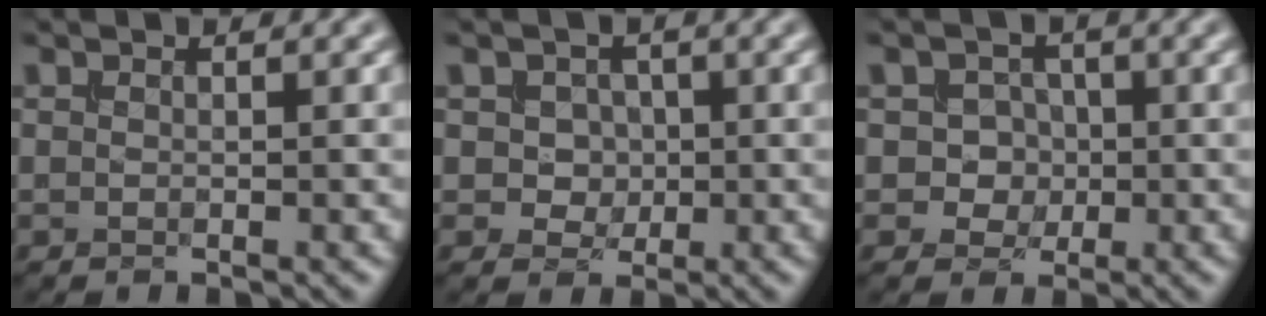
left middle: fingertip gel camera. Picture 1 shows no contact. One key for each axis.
{"total": 2.5, "fx": 0.3, "fy": 2.2, "fz": 1.3, "tx": -0.023, "ty": 0.001, "tz": 0.007}
{"total": 2.6, "fx": -0.1, "fy": 2.4, "fz": 1.0, "tx": -0.002, "ty": 0.006, "tz": -0.008}